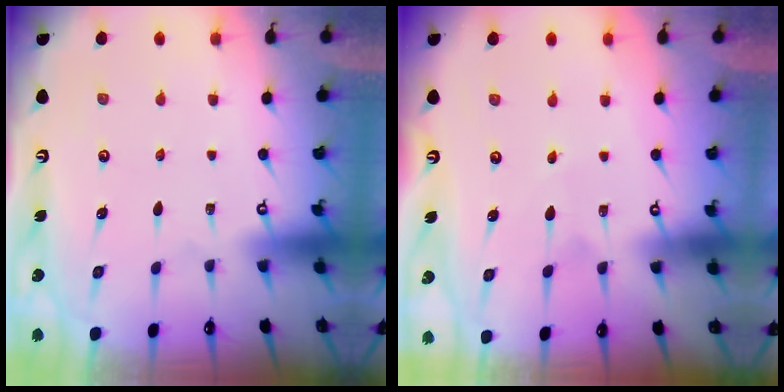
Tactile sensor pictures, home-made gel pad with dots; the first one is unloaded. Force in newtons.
{"total": 3.2, "press": 3.2, "slide": 0.3}